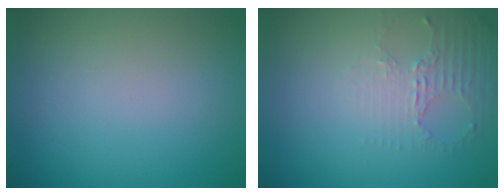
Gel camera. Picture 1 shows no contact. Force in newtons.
{"total": 2.3, "press": 1.8, "slide": 1.6}